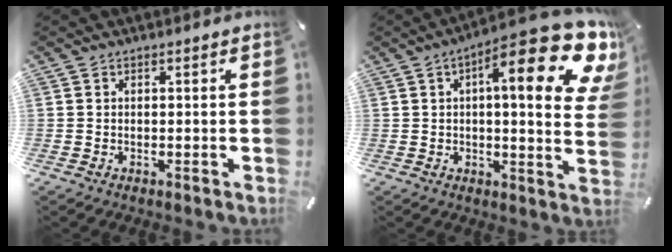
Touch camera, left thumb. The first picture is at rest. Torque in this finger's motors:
{"motor_torque": [2.50, 2.51, 2.07, -0.70, 0.31]}